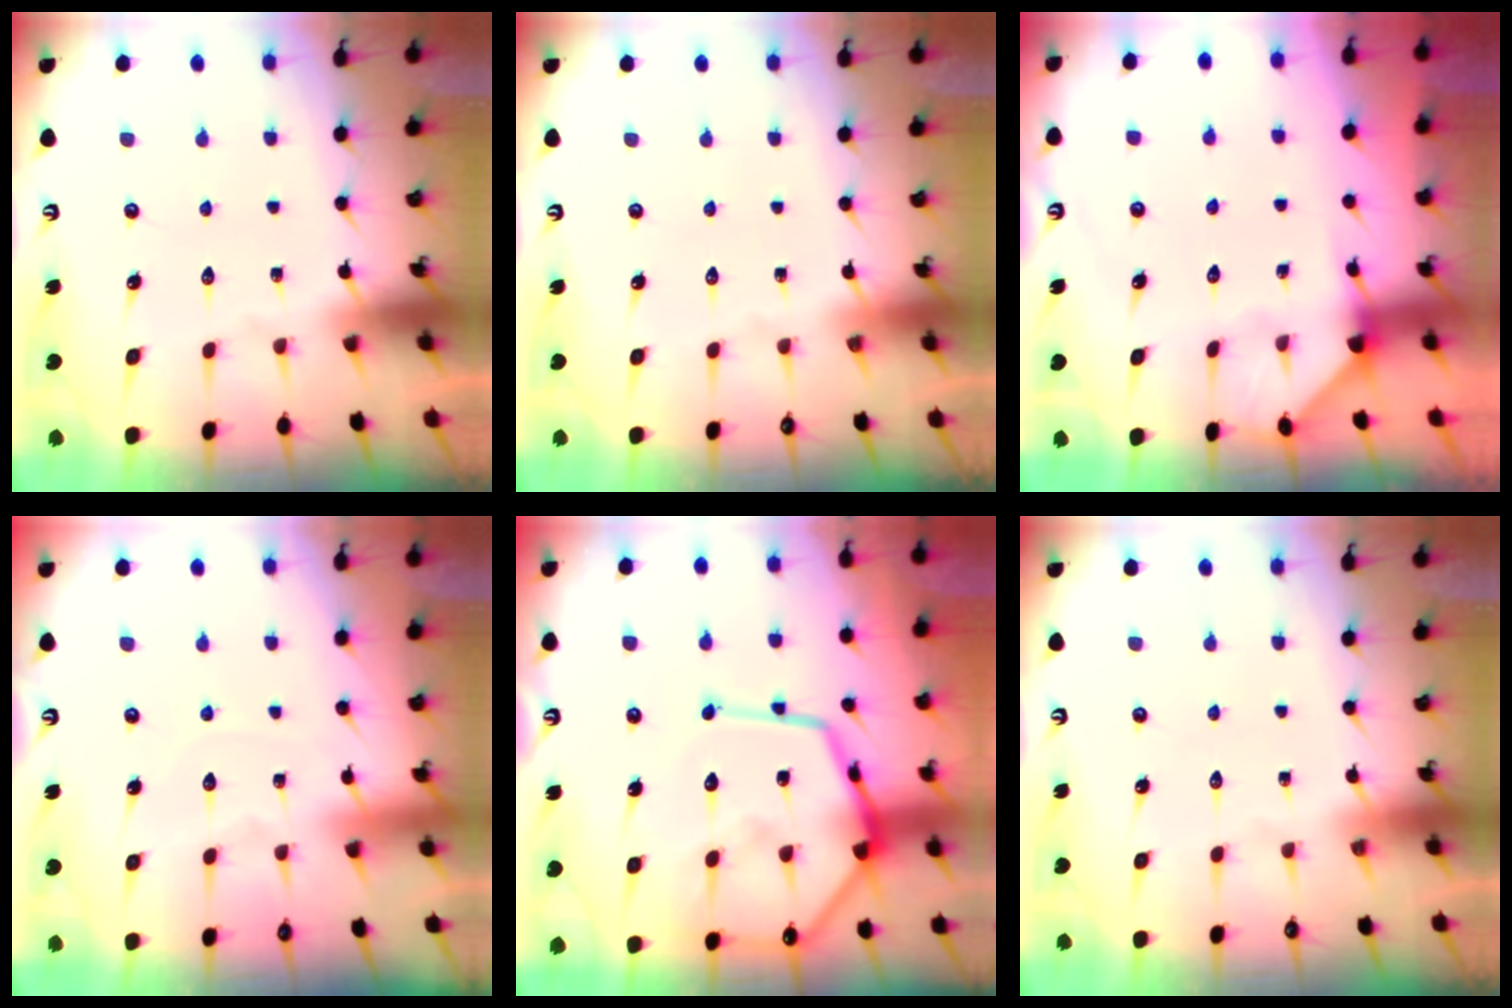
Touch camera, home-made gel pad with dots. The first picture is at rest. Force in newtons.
{"total": 0.0}
{"total": 2.8, "press": 2.8, "slide": 0.2}
{"total": 4.2, "press": 4.2, "slide": 0.4}
{"total": 17.4, "press": 17.3, "slide": 1.6}
{"total": 0.0}